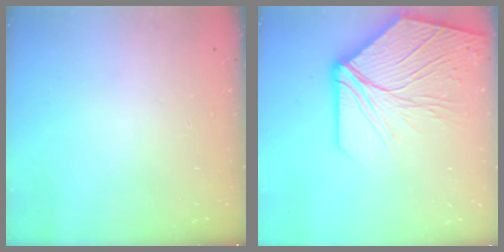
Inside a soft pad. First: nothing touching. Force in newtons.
{"total": 16.7, "press": 16.6, "slide": 1.7}